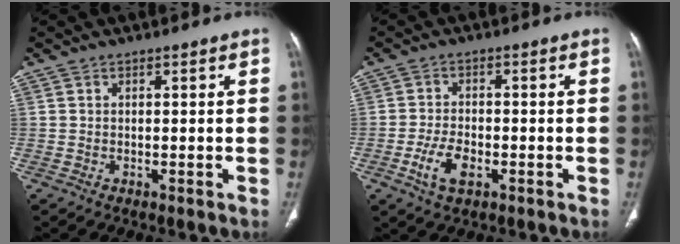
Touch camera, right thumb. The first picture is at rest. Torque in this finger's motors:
{"motor_torque": [0.15, -0.10, 0.16, -0.43, 0.04]}